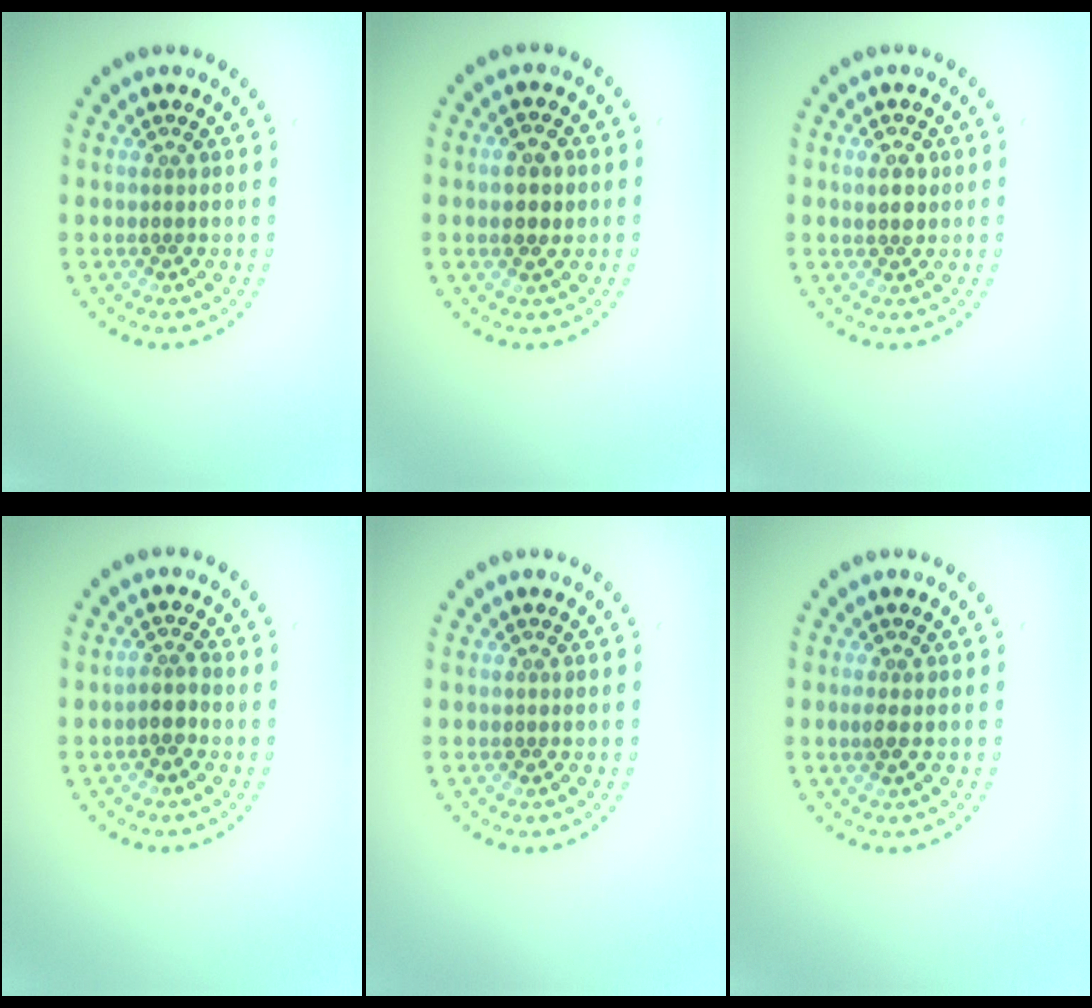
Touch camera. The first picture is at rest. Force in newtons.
{"total": 2.1, "press": 2.1, "slide": 0.1}
{"total": 1.6, "press": 1.5, "slide": 0.3}
{"total": 1.5, "press": 1.3, "slide": 0.8}
{"total": 0.0}
{"total": 0.9, "press": 0.8, "slide": 0.5}